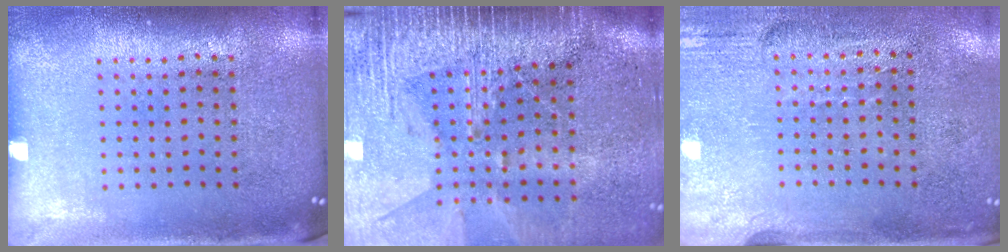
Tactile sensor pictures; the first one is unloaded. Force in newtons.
{"total": 3.9, "press": 3.4, "slide": 1.8}
{"total": 2.9, "press": 2.5, "slide": 1.5}